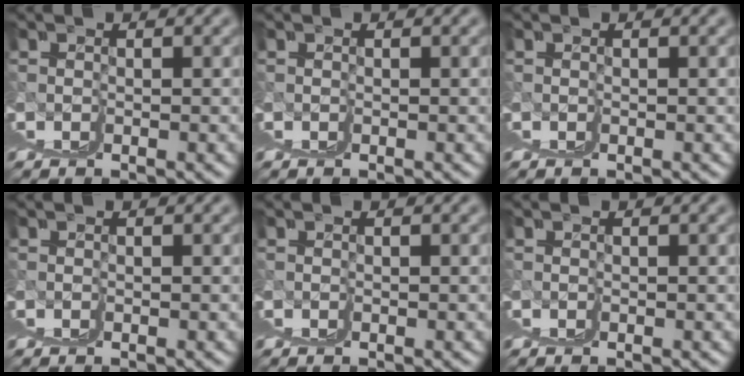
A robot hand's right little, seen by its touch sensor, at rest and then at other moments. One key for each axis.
{"total": 0.0}
{"total": 0.0}
{"total": 0.0}
{"total": 0.0}
{"total": 0.0}